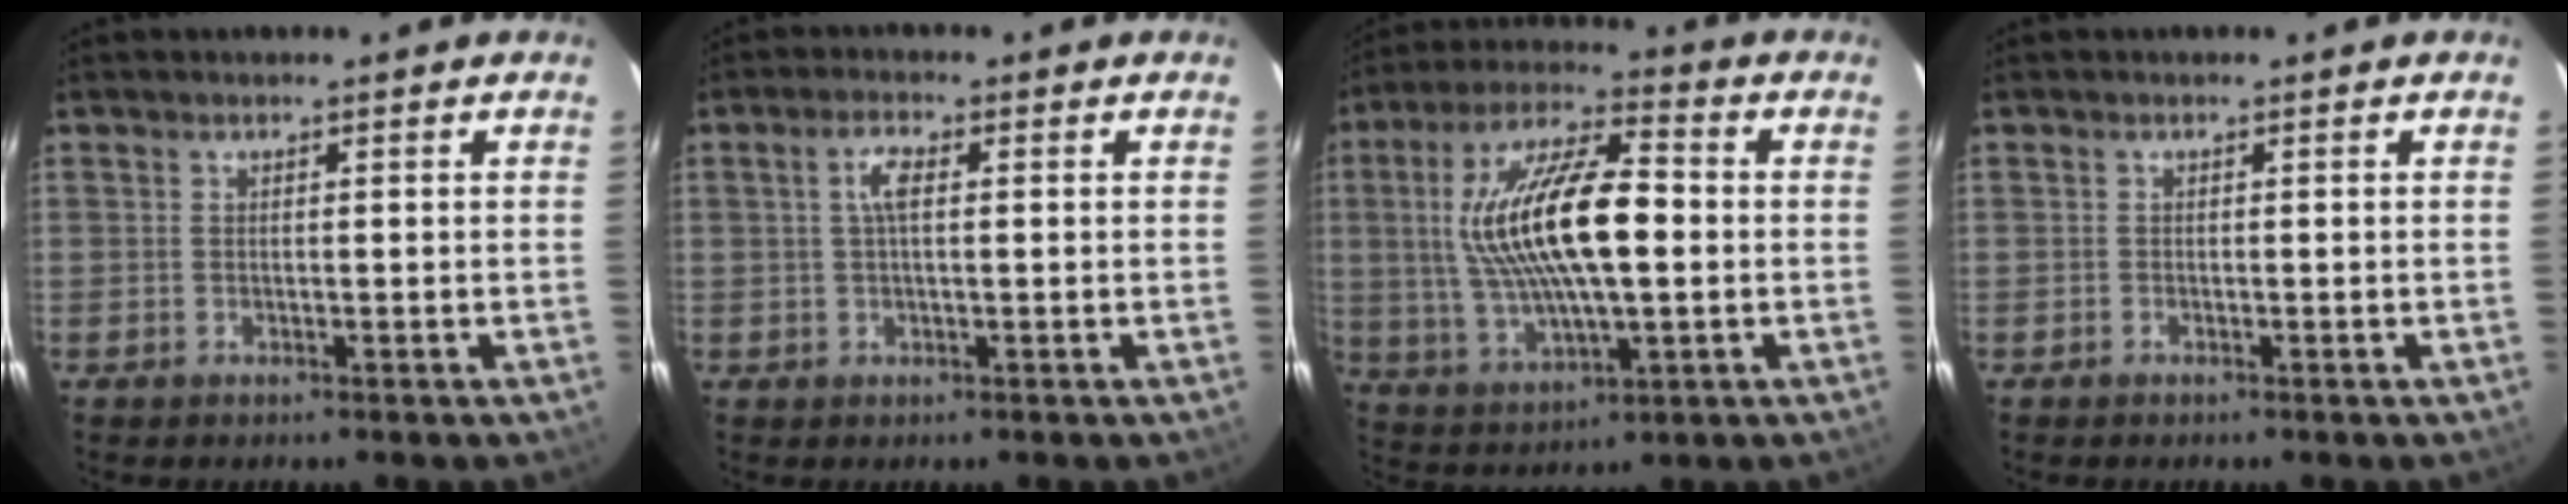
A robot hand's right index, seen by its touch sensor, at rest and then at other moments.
{"total": 3.1, "force": [0.6, 1.1, 2.9], "torque": [-0.060, 0.008, 0.011]}
{"total": 18.9, "force": [1.1, 6.6, 17.6], "torque": [-0.339, 0.013, 0.025]}
{"total": 0.0}